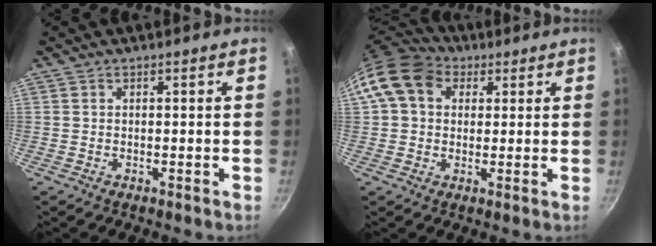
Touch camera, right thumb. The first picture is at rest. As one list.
[{"total": 11.4, "force": [3.7, 8.9, 6.1], "torque": [-0.087, 0.017, 0.049]}]